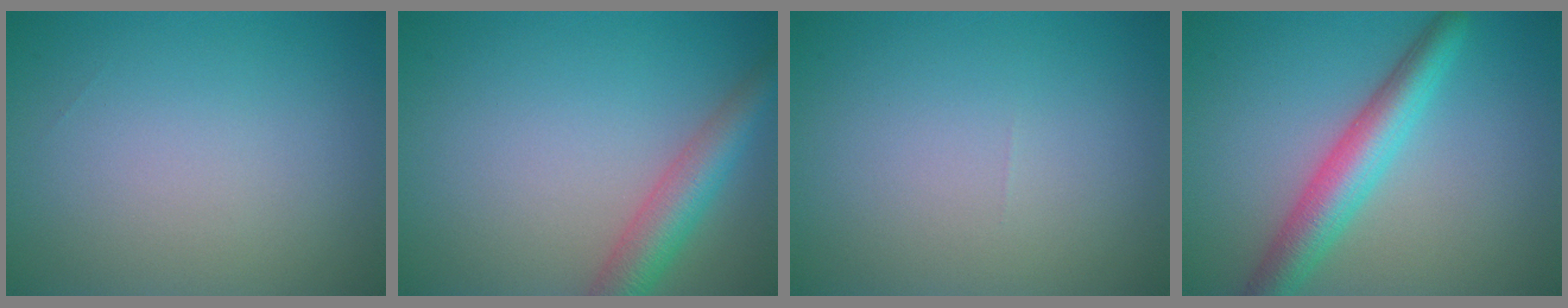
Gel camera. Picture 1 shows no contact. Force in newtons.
{"total": 4.3, "press": 4.3, "slide": 0.3}
{"total": 0.0}
{"total": 5.0, "press": 5.0, "slide": 0.0}